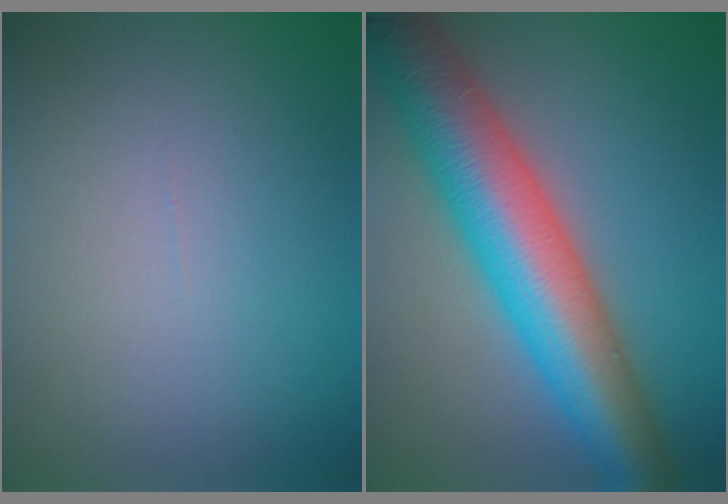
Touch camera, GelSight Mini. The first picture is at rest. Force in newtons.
{"total": 11.4, "press": 11.4, "slide": 0.3}